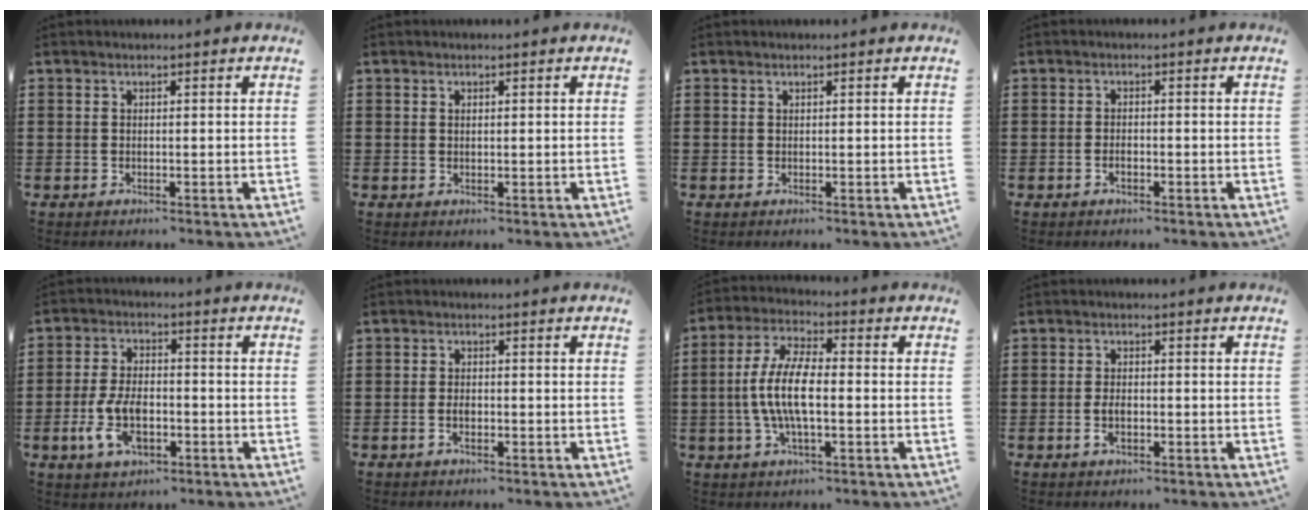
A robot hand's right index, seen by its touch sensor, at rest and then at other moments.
{"total": 0.5, "force": [0.2, 0.3, 0.4], "torque": [-0.009, 0.001, 0.004]}
{"total": 0.0}
{"total": 1.2, "force": [-0.6, 0.4, 1.0], "torque": [-0.022, -0.005, -0.009]}
{"total": 7.6, "force": [-2.5, 3.9, 6.1], "torque": [-0.145, -0.003, -0.050]}
{"total": 1.7, "force": [-0.5, 0.7, 1.4], "torque": [-0.029, -0.003, -0.008]}
{"total": 8.8, "force": [-1.2, 2.8, 8.3], "torque": [-0.186, -0.013, -0.028]}
{"total": 2.5, "force": [-0.7, 1.1, 2.1], "torque": [-0.049, -0.005, -0.014]}